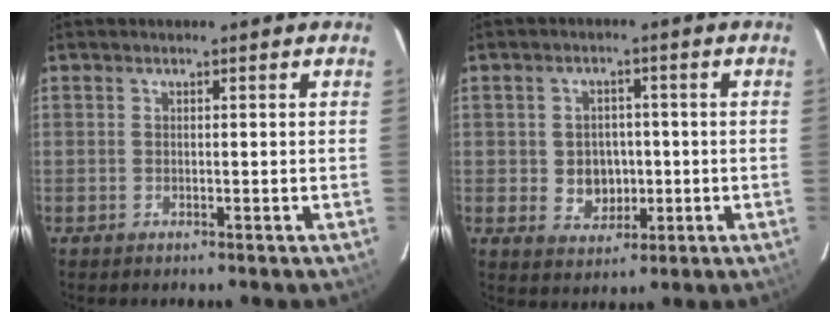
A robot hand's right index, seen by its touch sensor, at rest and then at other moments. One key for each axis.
{"total": 5.8, "fx": -0.6, "fy": 5.2, "fz": 2.6, "tx": -0.053, "ty": 0.006, "tz": 0.004}